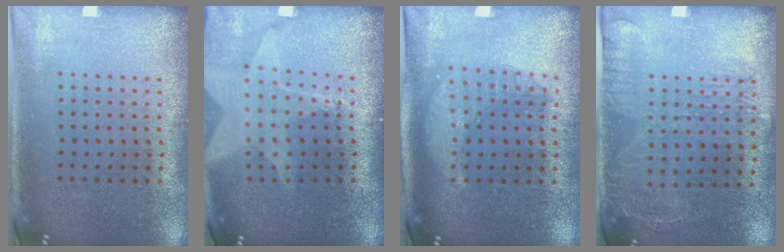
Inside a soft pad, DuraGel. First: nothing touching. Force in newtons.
{"total": 2.0, "press": 1.6, "slide": 1.2}
{"total": 1.4, "press": 1.3, "slide": 0.5}
{"total": 1.7, "press": 1.2, "slide": 1.1}